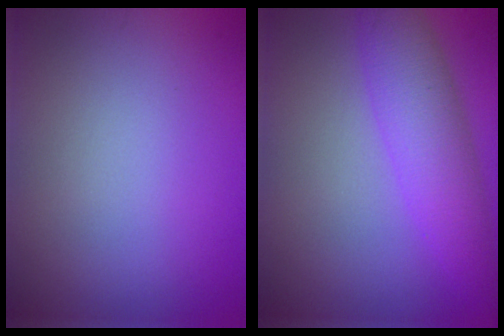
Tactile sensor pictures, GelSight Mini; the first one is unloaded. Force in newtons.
{"total": 5.3, "press": 5.3, "slide": 0.1}